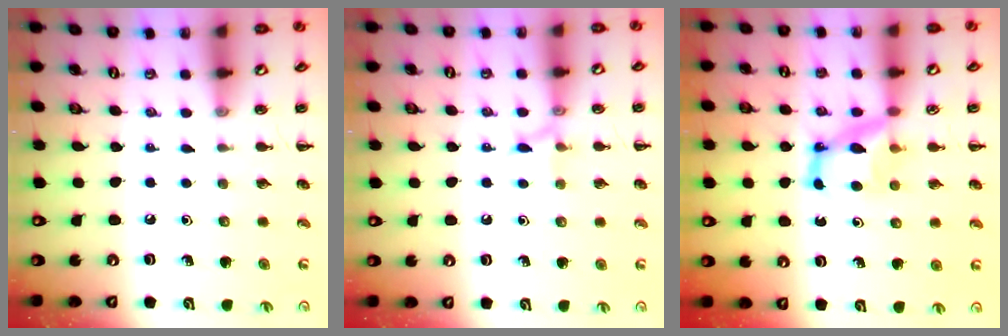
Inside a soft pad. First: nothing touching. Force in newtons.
{"total": 6.6, "press": 6.5, "slide": 1.1}
{"total": 6.3, "press": 6.3, "slide": 0.5}